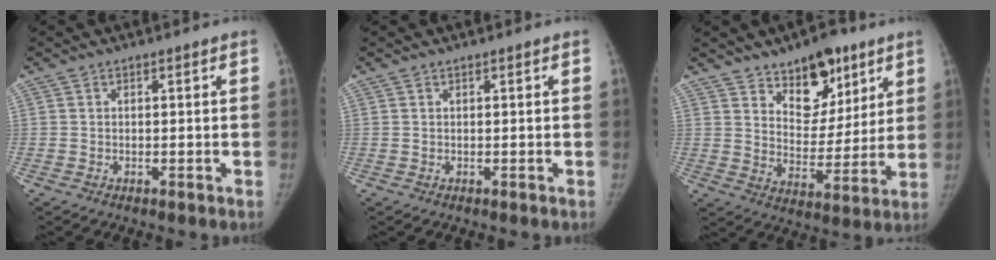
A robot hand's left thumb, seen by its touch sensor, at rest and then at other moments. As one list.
[{"total": 0.0}, {"total": 13.3, "force": [8.6, 7.5, 6.8], "torque": [-0.057, -0.057, 0.141]}]